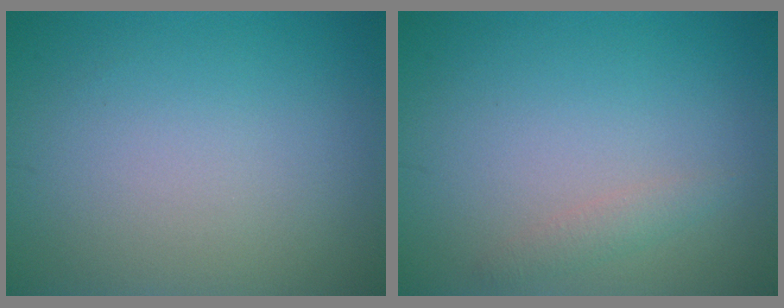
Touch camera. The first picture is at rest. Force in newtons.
{"total": 1.1, "press": 1.1, "slide": 0.1}